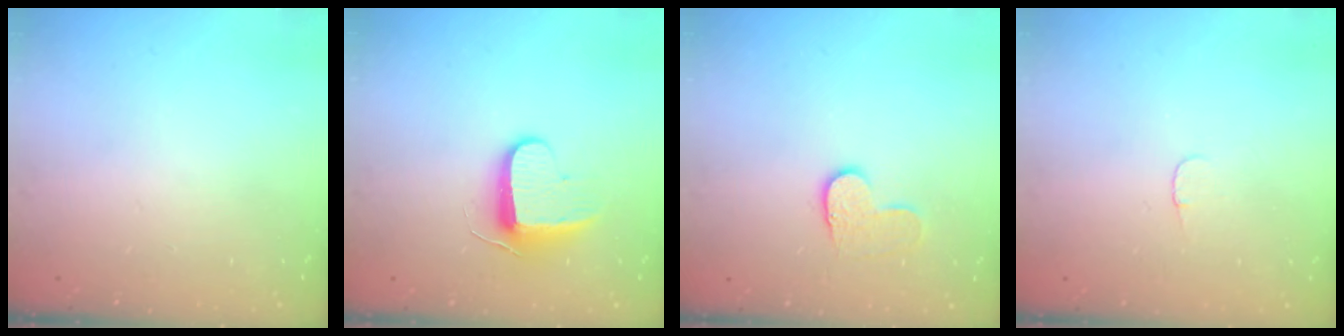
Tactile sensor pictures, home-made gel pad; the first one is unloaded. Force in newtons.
{"total": 8.7, "press": 8.7, "slide": 0.6}
{"total": 6.9, "press": 6.8, "slide": 0.6}
{"total": 3.1, "press": 3.1, "slide": 0.3}